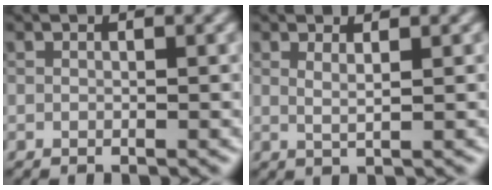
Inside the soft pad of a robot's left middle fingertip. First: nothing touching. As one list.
[{"total": 1.1, "force": [0.5, 0.3, 0.9], "torque": [-0.012, -0.001, 0.005]}]